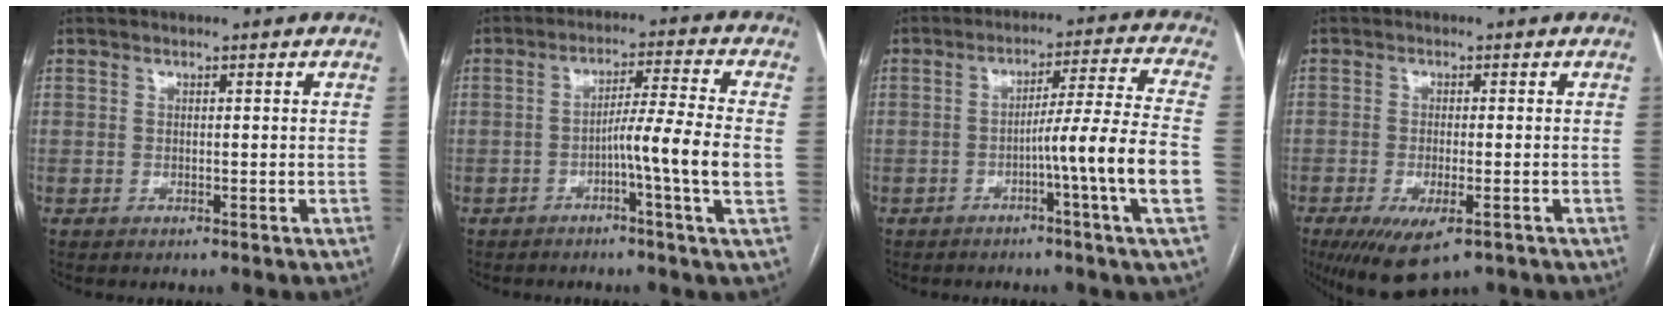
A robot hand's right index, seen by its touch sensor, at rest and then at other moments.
{"total": 8.6, "force": [-1.9, -1.5, 8.3], "torque": [-0.134, 0.002, -0.035]}
{"total": 11.3, "force": [-3.4, -2.2, 10.5], "torque": [-0.159, 0.001, -0.056]}
{"total": 8.2, "force": [-4.8, 2.5, 6.2], "torque": [-0.104, -0.020, -0.074]}